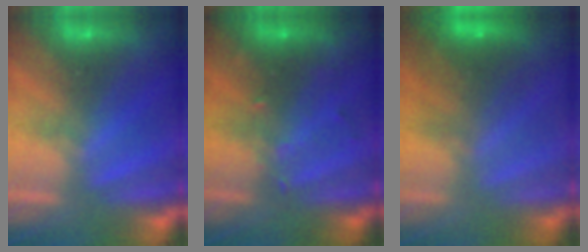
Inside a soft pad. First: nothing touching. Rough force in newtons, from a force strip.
{"total": 3.1}
{"total": 2.7}